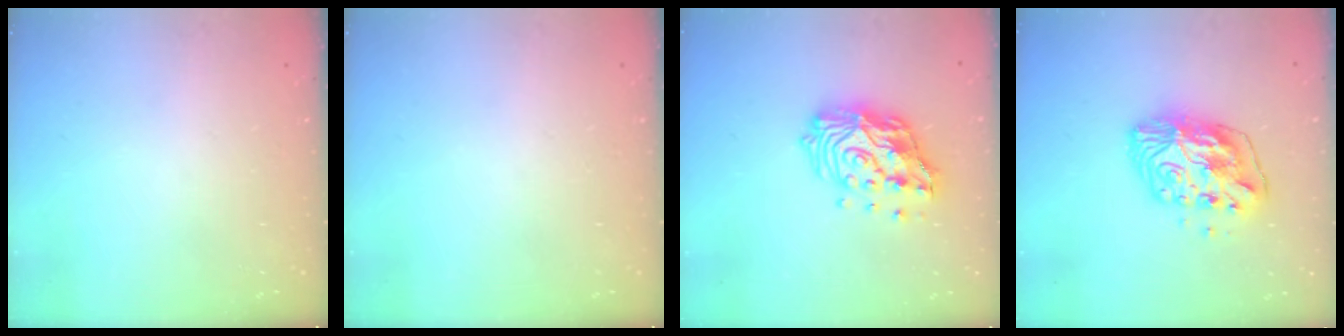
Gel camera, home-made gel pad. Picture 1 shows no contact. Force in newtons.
{"total": 0.0}
{"total": 16.3, "press": 16.2, "slide": 1.6}
{"total": 11.0, "press": 11.0, "slide": 0.5}